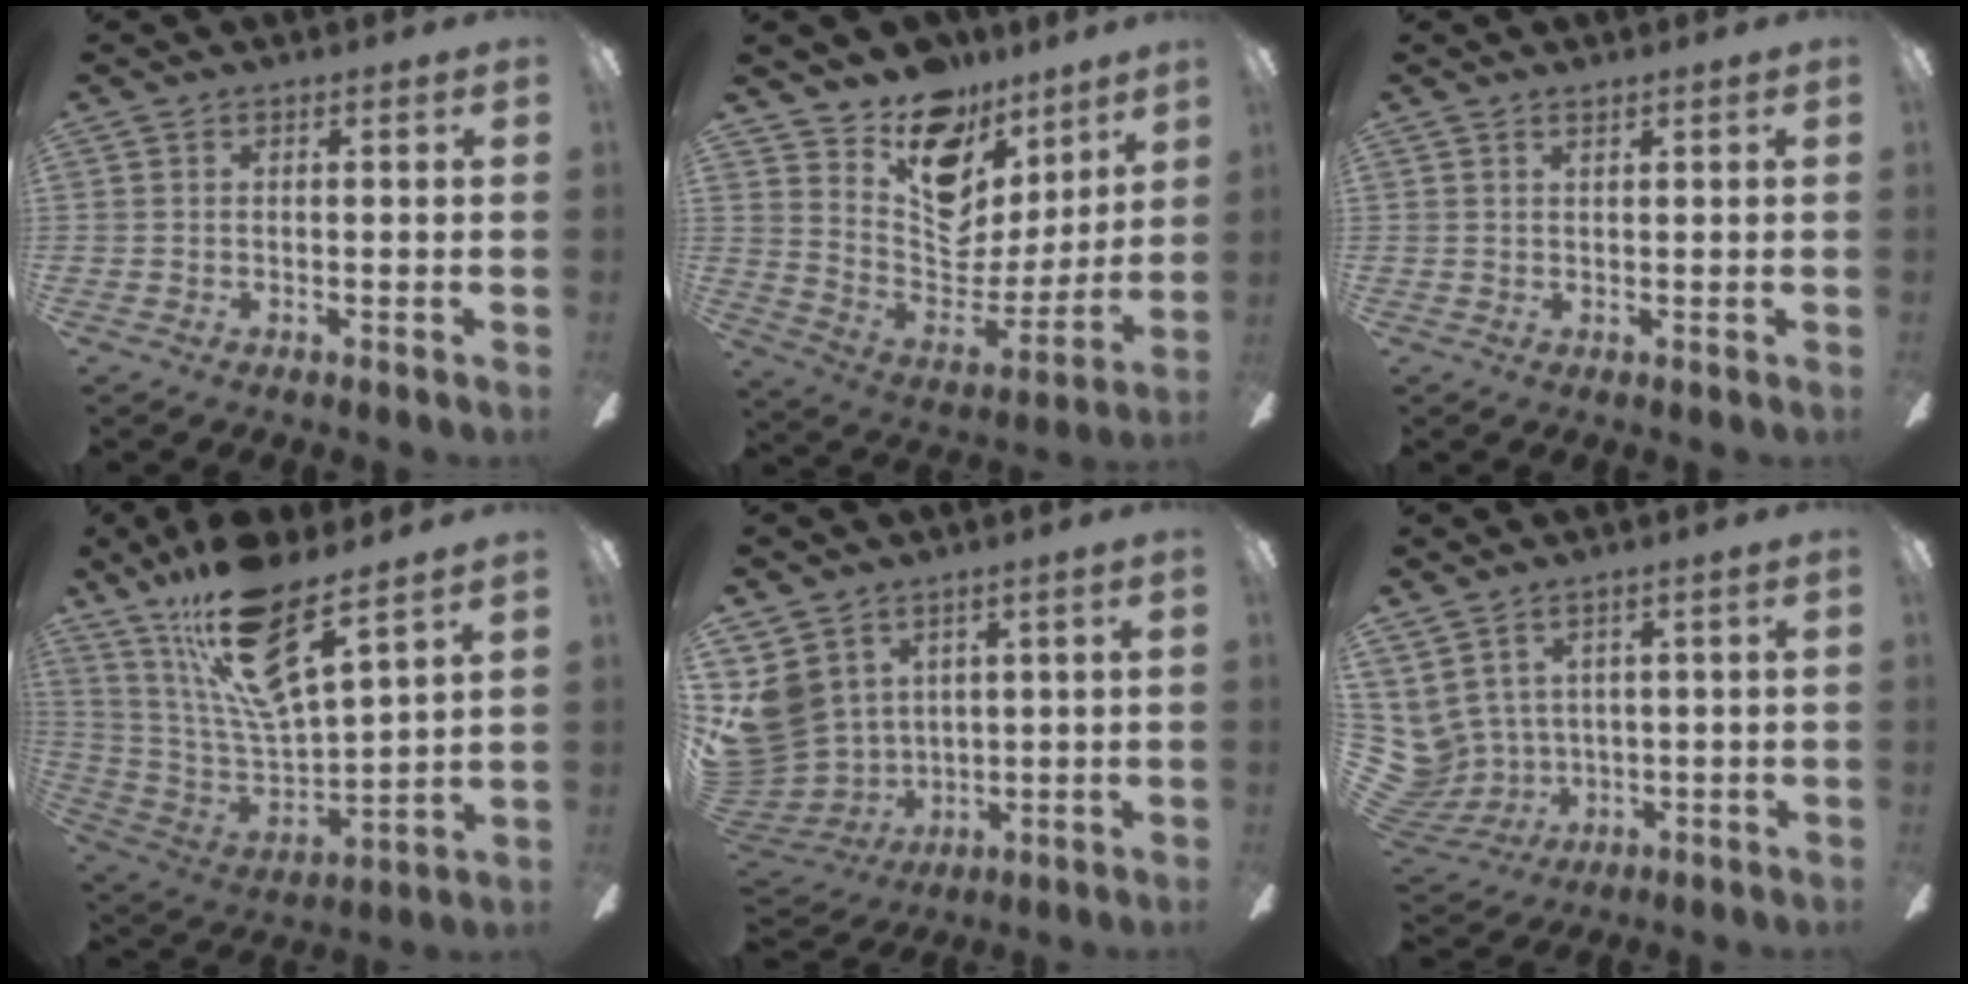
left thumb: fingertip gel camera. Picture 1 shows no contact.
{"total": 14.6, "force": [10.0, 9.2, 5.4], "torque": [-0.087, -0.087, 0.181]}
{"total": 0.8, "force": [0.7, 0.1, 0.3], "torque": [-0.007, 0.000, 0.014]}
{"total": 20.5, "force": [13.8, 5.9, 14.0], "torque": [-0.267, -0.075, 0.237]}
{"total": 10.6, "force": [4.3, 9.1, 3.3], "torque": [-0.123, -0.027, 0.089]}
{"total": 6.9, "force": [3.0, 6.0, 1.7], "torque": [-0.086, -0.025, 0.064]}